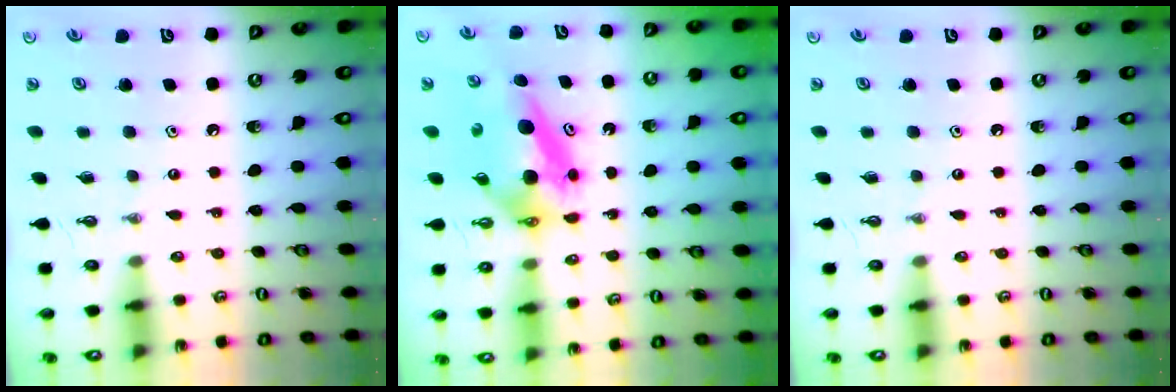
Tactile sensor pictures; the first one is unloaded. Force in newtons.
{"total": 7.2, "press": 7.1, "slide": 0.9}
{"total": 0.0}